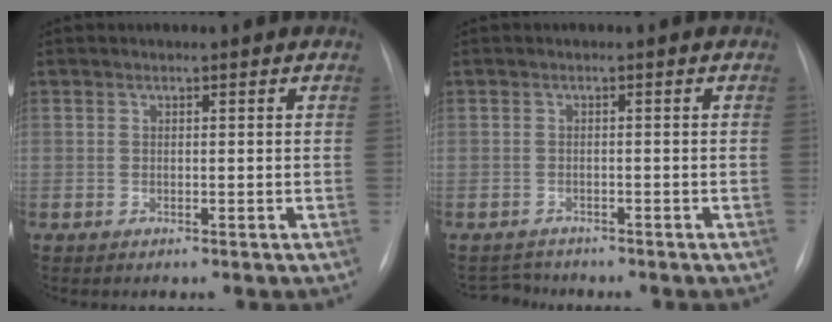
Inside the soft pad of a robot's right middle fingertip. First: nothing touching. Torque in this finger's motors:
{"motor_torque": [-0.83, -0.29, -0.10, -0.02]}